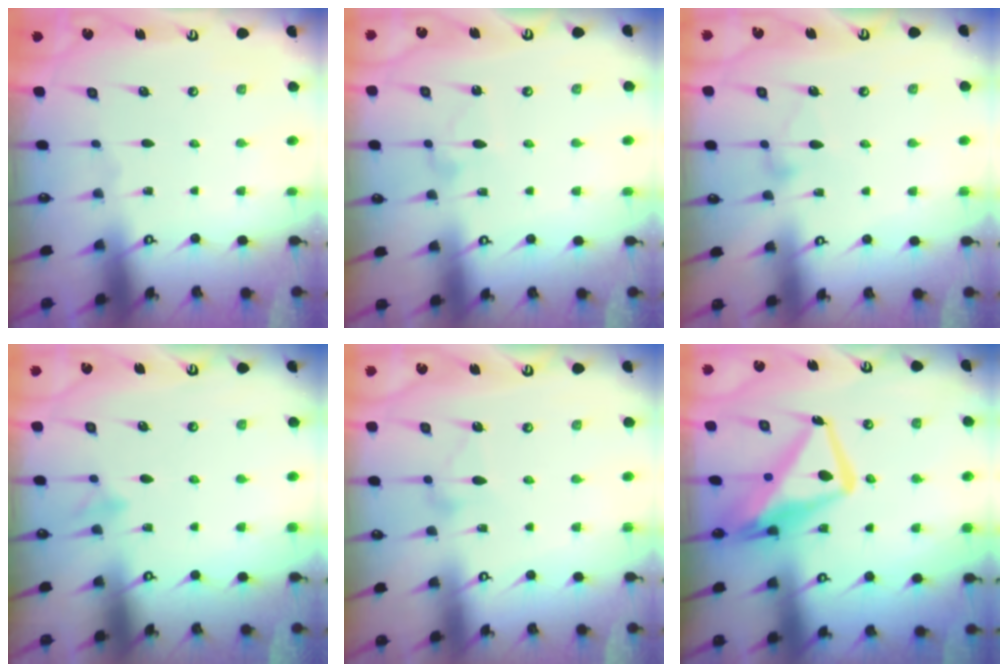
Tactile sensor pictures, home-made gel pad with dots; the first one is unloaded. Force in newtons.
{"total": 6.1, "press": 6.1, "slide": 0.4}
{"total": 6.8, "press": 6.8, "slide": 0.3}
{"total": 8.3, "press": 8.2, "slide": 1.3}
{"total": 7.9, "press": 7.9, "slide": 0.4}
{"total": 15.3, "press": 15.2, "slide": 1.7}